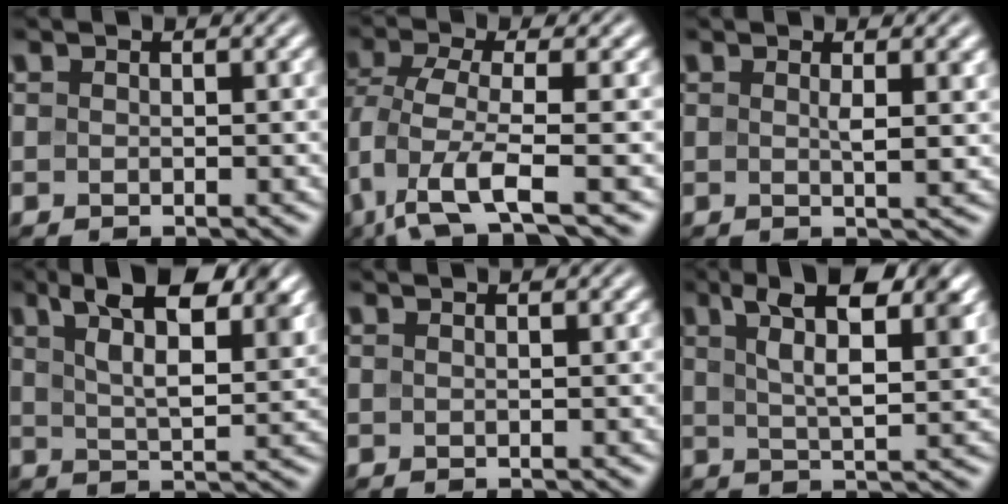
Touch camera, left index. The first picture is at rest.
{"total": 5.8, "force": [-2.6, 1.6, 4.9], "torque": [-0.103, -0.011, -0.057]}
{"total": 2.0, "force": [0.7, 0.4, 1.9], "torque": [-0.024, 0.000, 0.009]}
{"total": 9.5, "force": [5.4, 3.6, 6.9], "torque": [-0.104, 0.015, 0.080]}
{"total": 0.9, "force": [0.5, 0.4, 0.6], "torque": [-0.005, -0.001, -0.002]}
{"total": 8.7, "force": [4.4, 2.9, 6.9], "torque": [-0.108, 0.012, 0.071]}